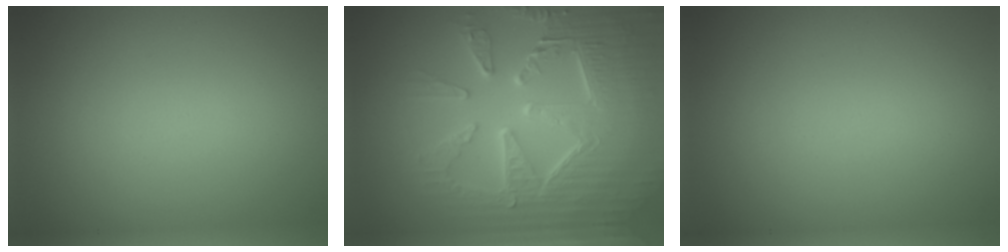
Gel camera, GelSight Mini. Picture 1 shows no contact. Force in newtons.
{"total": 9.7, "press": 6.7, "slide": 7.1}
{"total": 0.0}